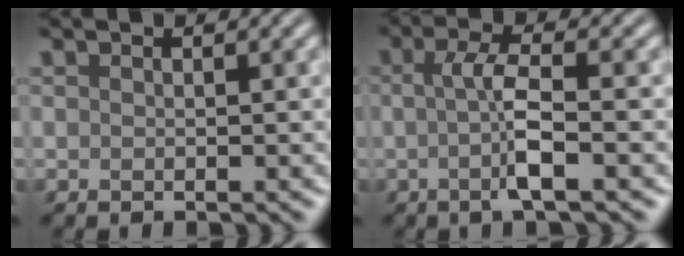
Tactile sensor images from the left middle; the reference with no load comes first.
{"total": 3.9, "force": [-0.5, 0.7, 3.8], "torque": [-0.074, -0.001, -0.013]}